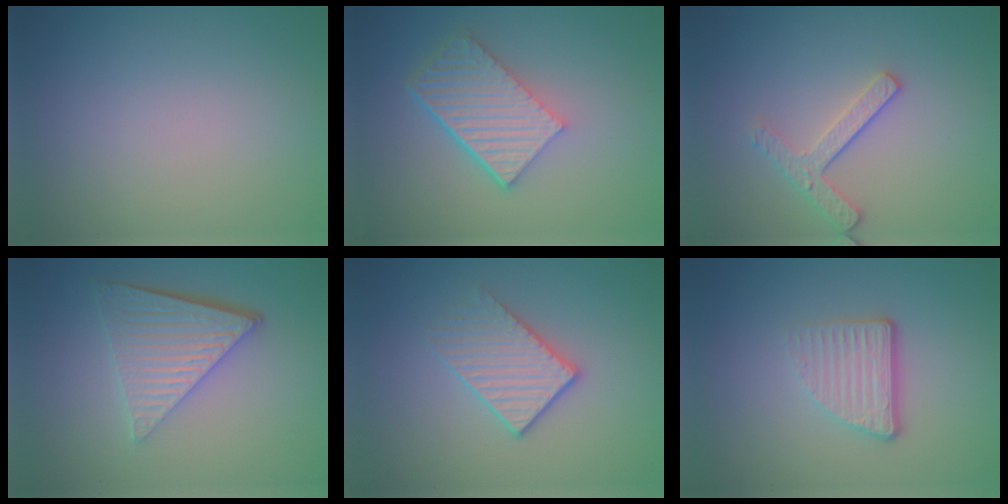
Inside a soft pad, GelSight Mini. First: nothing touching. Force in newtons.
{"total": 6.0, "press": 4.0, "slide": 4.4}
{"total": 2.4, "press": 2.3, "slide": 0.9}
{"total": 6.3, "press": 4.2, "slide": 4.6}
{"total": 2.6, "press": 2.3, "slide": 1.2}
{"total": 3.7, "press": 2.4, "slide": 2.9}